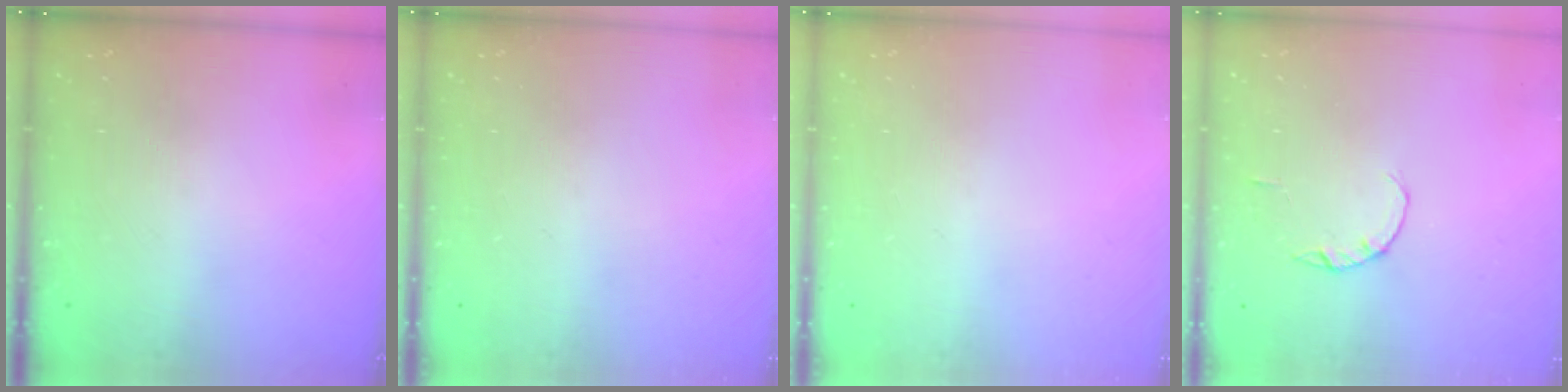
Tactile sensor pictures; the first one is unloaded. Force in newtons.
{"total": 0.0}
{"total": 0.0}
{"total": 1.0, "press": 1.0, "slide": 0.2}